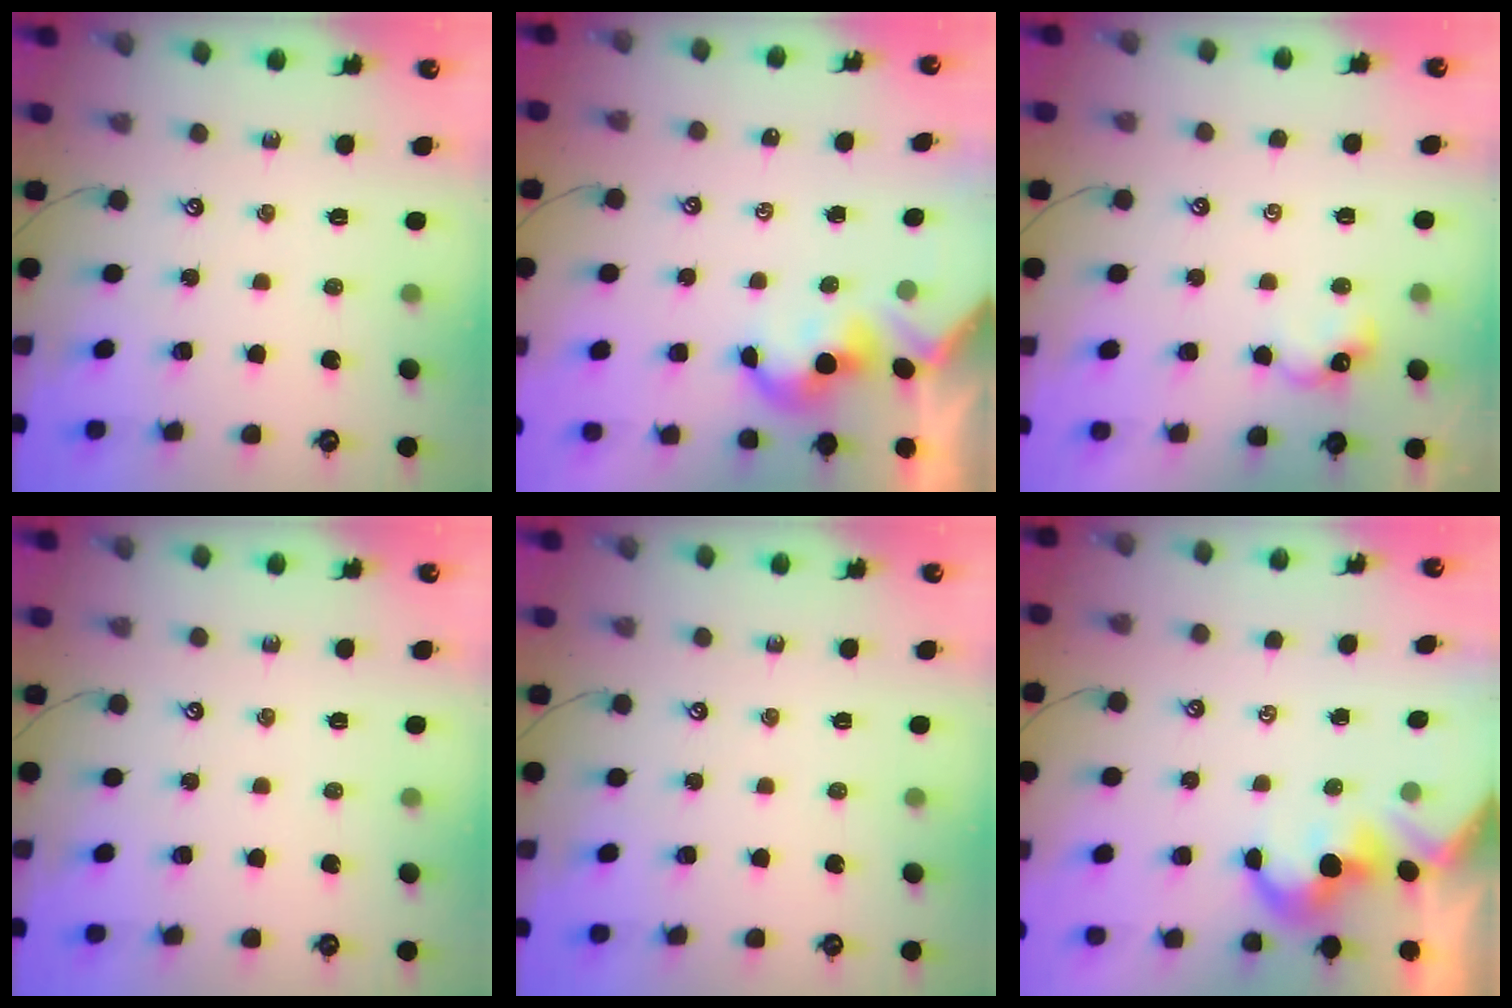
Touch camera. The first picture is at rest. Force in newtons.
{"total": 2.1, "press": 2.1, "slide": 0.2}
{"total": 0.0}
{"total": 0.0}
{"total": 0.0}
{"total": 0.9, "press": 0.6, "slide": 0.7}